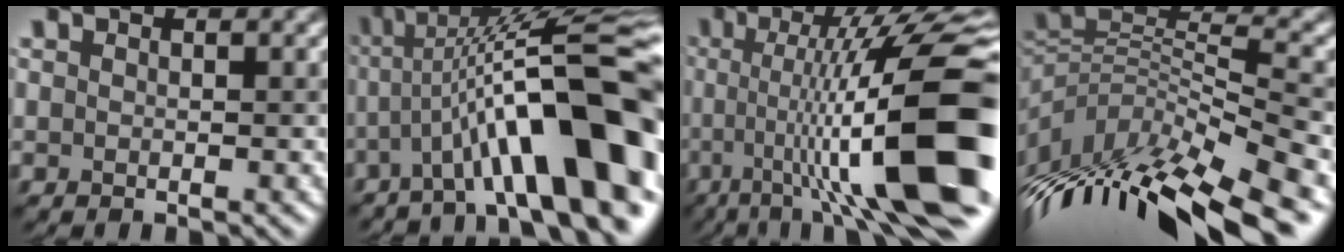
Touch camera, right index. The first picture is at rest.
{"total": 13.8, "force": [-3.8, 3.4, 12.8], "torque": [-0.171, 0.024, -0.054]}
{"total": 15.8, "force": [-2.6, 3.7, 15.2], "torque": [-0.197, 0.029, -0.036]}
{"total": 12.7, "force": [-5.5, 3.8, 10.8], "torque": [-0.218, 0.013, -0.084]}